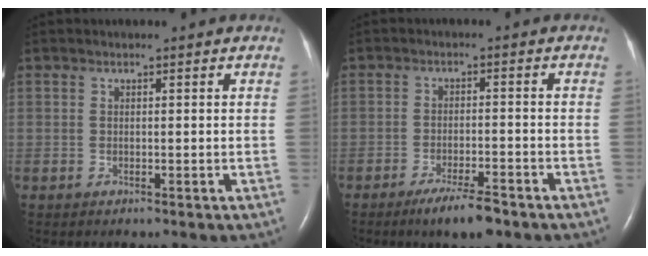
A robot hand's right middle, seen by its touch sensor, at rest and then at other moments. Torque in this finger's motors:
{"motor_torque": [0.30, -0.29, 0.06, 0.02]}